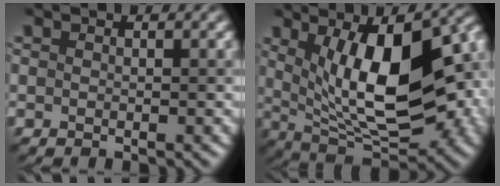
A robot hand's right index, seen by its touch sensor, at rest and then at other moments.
{"total": 13.8, "force": [2.1, 5.9, 12.3], "torque": [-0.171, 0.004, 0.036]}